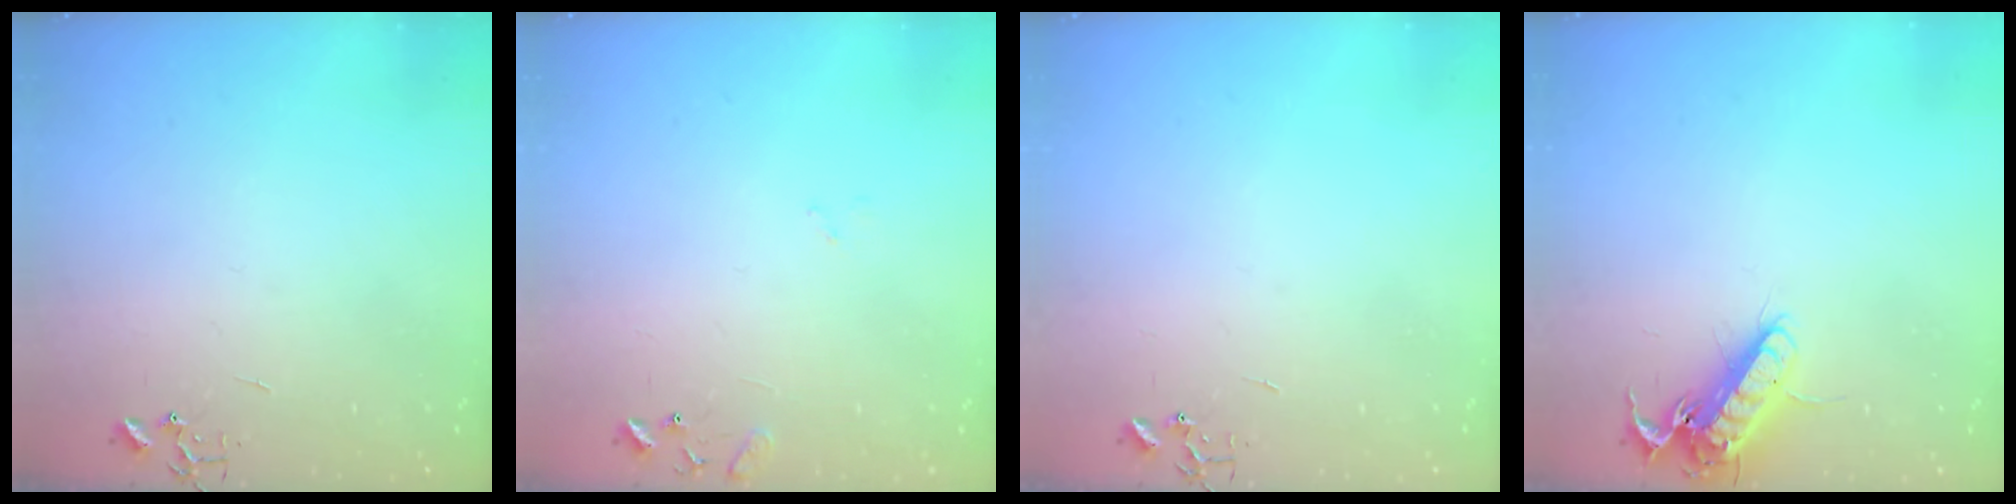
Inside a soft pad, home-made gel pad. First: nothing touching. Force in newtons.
{"total": 9.5, "press": 9.5, "slide": 0.9}
{"total": 0.0}
{"total": 13.8, "press": 13.7, "slide": 2.0}